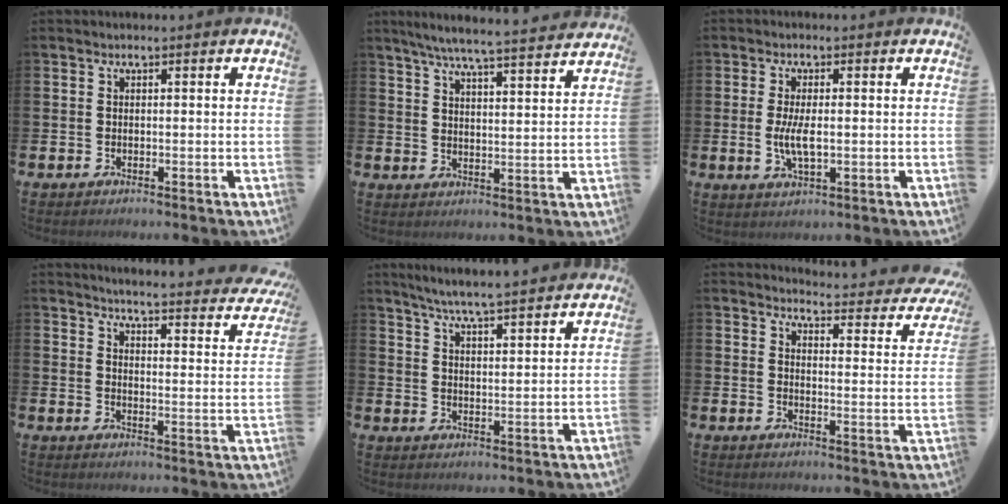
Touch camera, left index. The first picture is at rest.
{"total": 6.4, "force": [6.0, -0.2, 2.2], "torque": [-0.058, -0.039, 0.104]}
{"total": 4.3, "force": [-0.1, 1.6, 4.0], "torque": [-0.080, 0.002, -0.007]}
{"total": 4.1, "force": [3.9, 0.2, 1.1], "torque": [-0.030, -0.041, 0.060]}
{"total": 6.0, "force": [5.8, -0.5, 1.4], "torque": [-0.051, -0.038, 0.102]}
{"total": 3.4, "force": [3.3, 0.5, 0.9], "torque": [-0.021, -0.034, 0.049]}